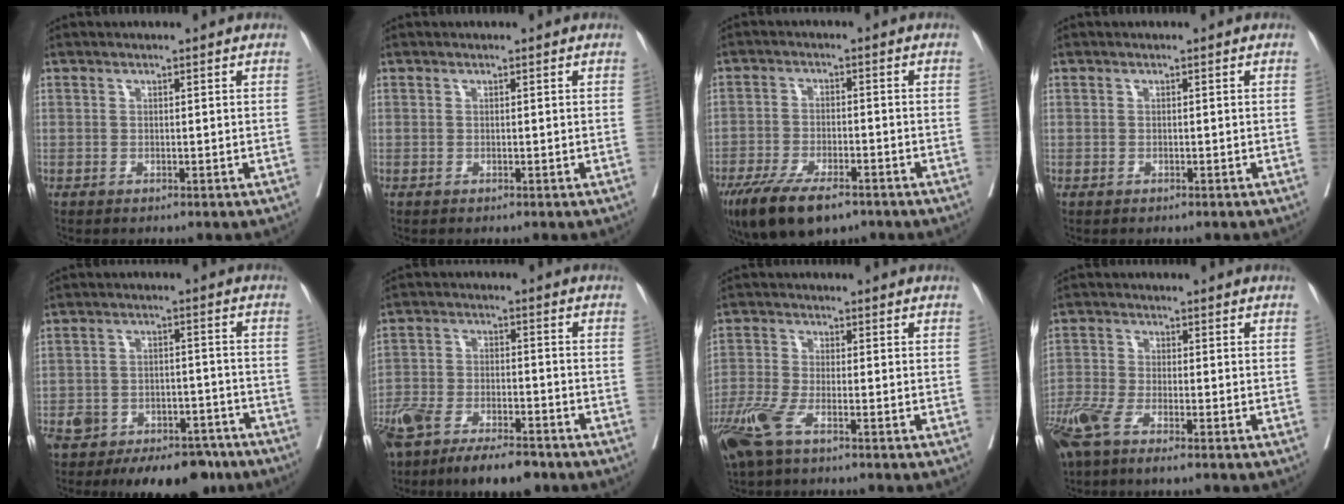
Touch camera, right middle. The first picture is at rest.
{"total": 0.0}
{"total": 11.1, "force": [-7.6, 3.8, 7.1], "torque": [-0.123, -0.015, -0.127]}
{"total": 0.0}
{"total": 14.3, "force": [-10.5, 6.8, 6.9], "torque": [-0.107, 0.017, -0.153]}
{"total": 13.6, "force": [-9.9, 4.5, 8.2], "torque": [-0.155, -0.008, -0.168]}
{"total": 6.4, "force": [-3.9, 1.5, 4.9], "torque": [-0.116, -0.015, -0.078]}
{"total": 6.5, "force": [-4.3, 1.3, 4.8], "torque": [-0.109, -0.010, -0.088]}